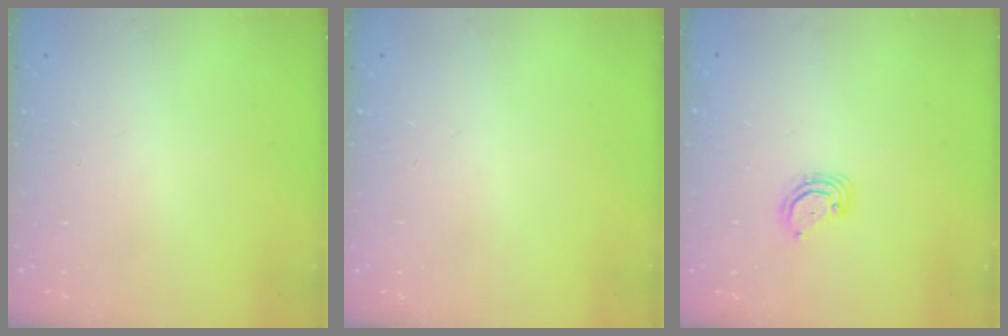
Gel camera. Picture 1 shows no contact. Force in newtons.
{"total": 0.0}
{"total": 3.8, "press": 3.8, "slide": 0.3}